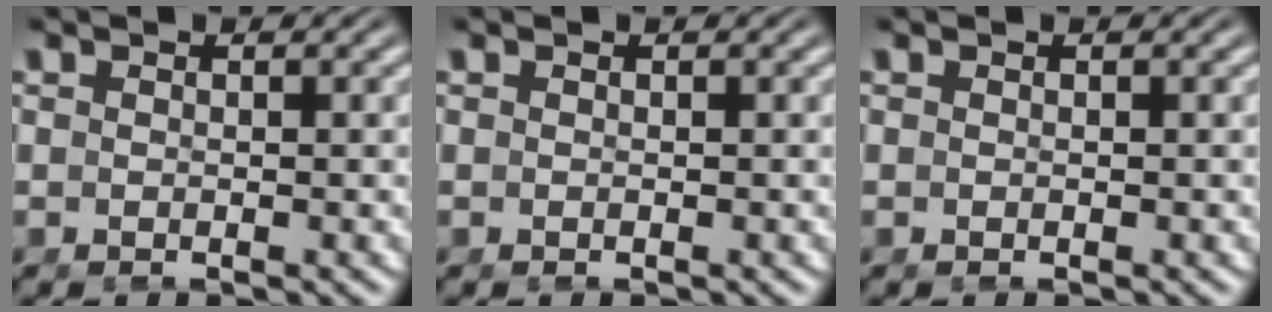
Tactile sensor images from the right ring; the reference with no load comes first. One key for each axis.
{"total": 0.0}
{"total": 0.0}